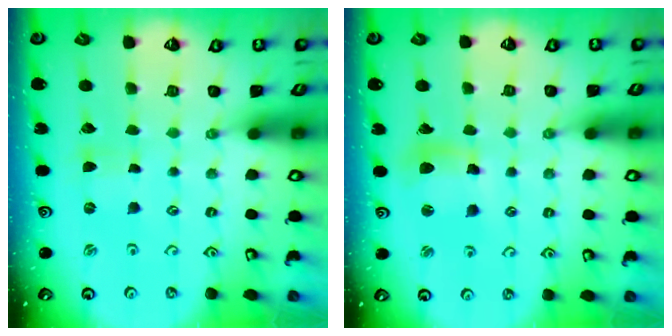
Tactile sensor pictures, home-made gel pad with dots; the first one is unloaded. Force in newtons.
{"total": 9.2, "press": 9.2, "slide": 1.0}